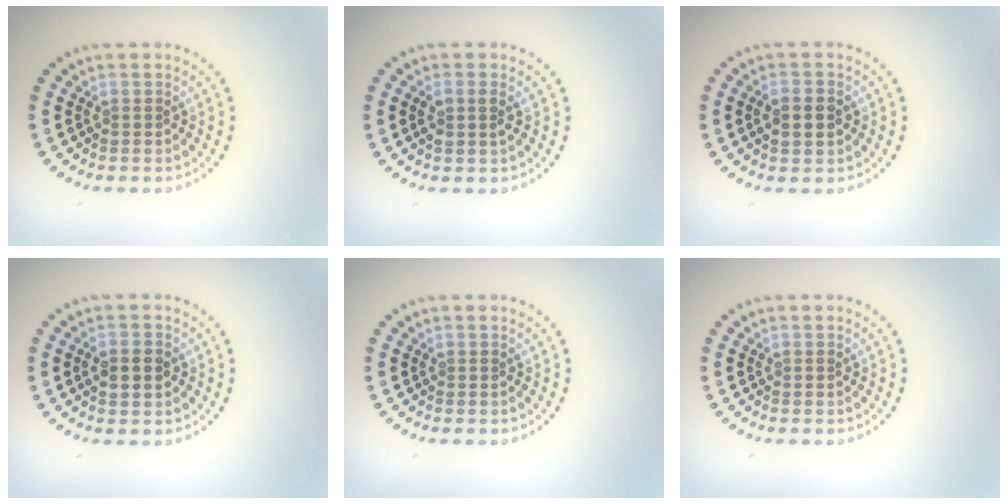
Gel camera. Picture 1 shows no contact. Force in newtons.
{"total": 1.6, "press": 1.4, "slide": 0.6}
{"total": 2.4, "press": 2.4, "slide": 0.3}
{"total": 2.4, "press": 2.4, "slide": 0.0}
{"total": 0.0}
{"total": 0.0}